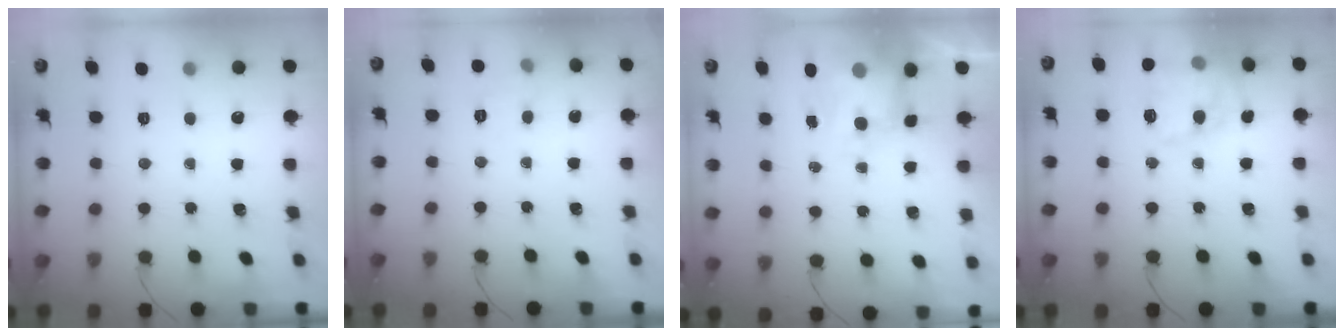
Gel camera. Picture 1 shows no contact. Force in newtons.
{"total": 7.0, "press": 6.8, "slide": 1.7}
{"total": 7.8, "press": 7.6, "slide": 1.7}
{"total": 17.5, "press": 17.4, "slide": 1.3}